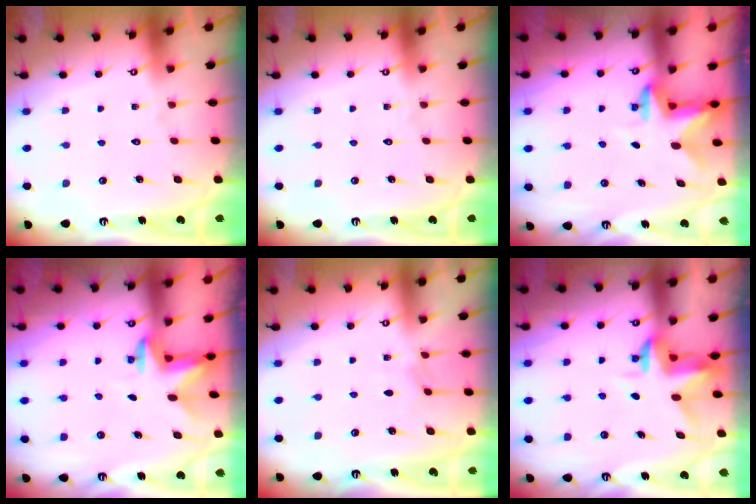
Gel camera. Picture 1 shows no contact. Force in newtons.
{"total": 0.0}
{"total": 2.6, "press": 2.6, "slide": 0.6}
{"total": 2.8, "press": 2.8, "slide": 0.2}
{"total": 2.2, "press": 2.1, "slide": 0.4}
{"total": 3.4, "press": 3.4, "slide": 0.6}